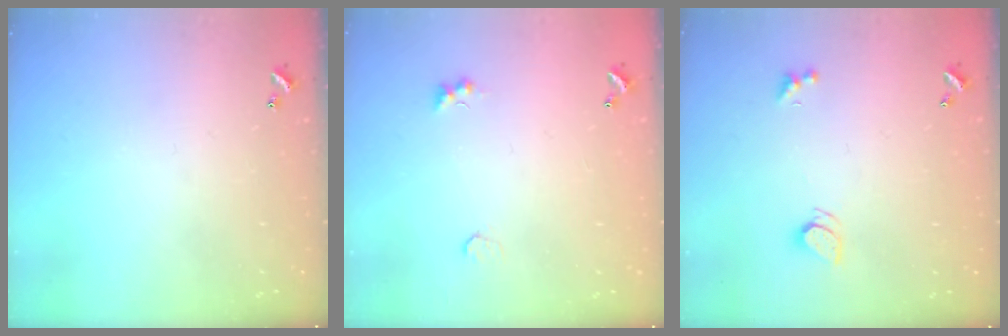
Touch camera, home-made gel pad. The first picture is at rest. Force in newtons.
{"total": 2.1, "press": 2.1, "slide": 0.5}
{"total": 2.1, "press": 2.1, "slide": 0.3}